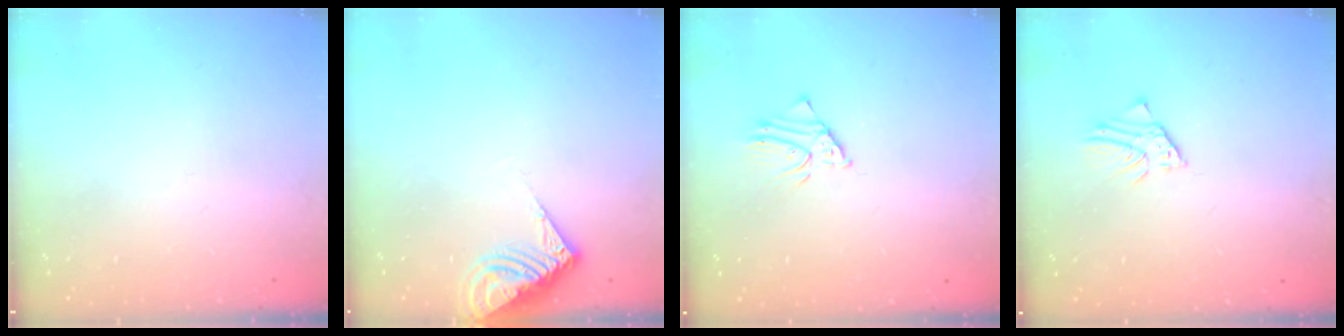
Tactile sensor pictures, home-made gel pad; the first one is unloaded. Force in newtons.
{"total": 8.8, "press": 8.8, "slide": 0.5}
{"total": 2.3, "press": 2.3, "slide": 0.2}
{"total": 2.4, "press": 2.4, "slide": 0.2}